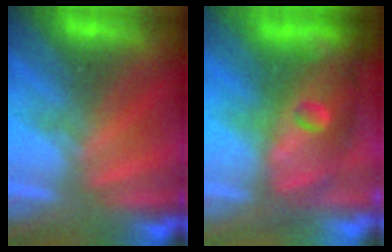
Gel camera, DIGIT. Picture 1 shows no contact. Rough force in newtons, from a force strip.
{"total": 7.6}